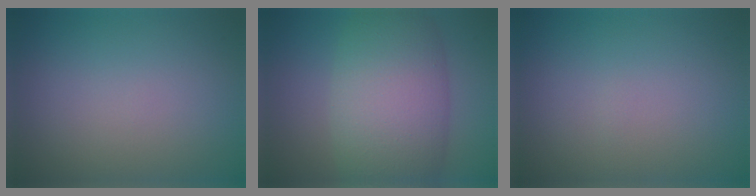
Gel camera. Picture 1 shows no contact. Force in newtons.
{"total": 10.0, "press": 10.0, "slide": 0.3}
{"total": 0.0}